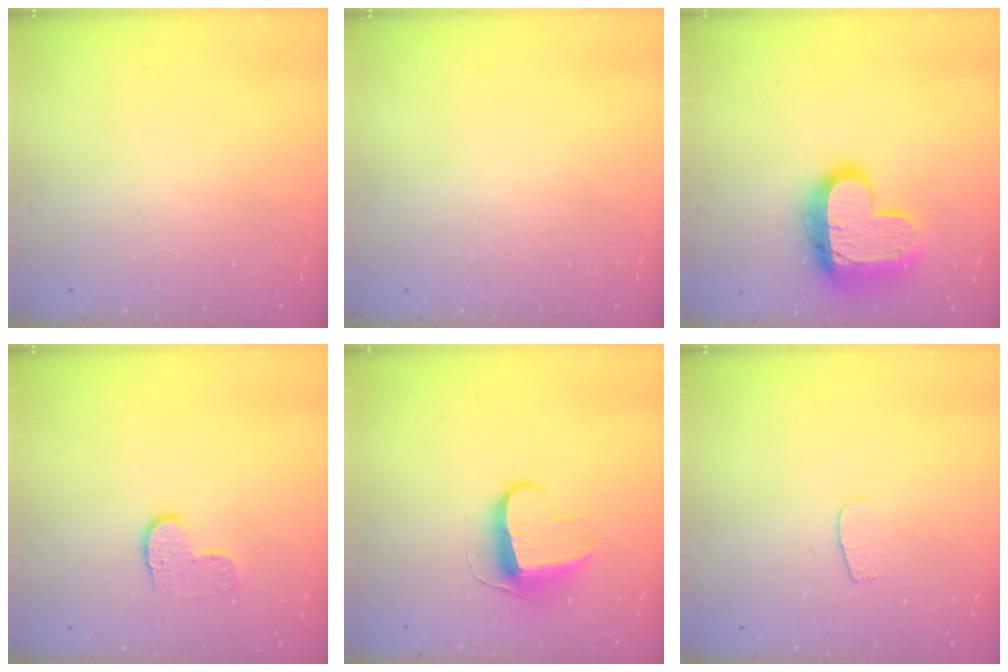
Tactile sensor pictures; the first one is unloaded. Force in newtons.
{"total": 0.0}
{"total": 17.0, "press": 16.9, "slide": 1.1}
{"total": 8.2, "press": 8.2, "slide": 0.3}
{"total": 9.8, "press": 9.8, "slide": 0.2}
{"total": 2.6, "press": 2.5, "slide": 0.3}